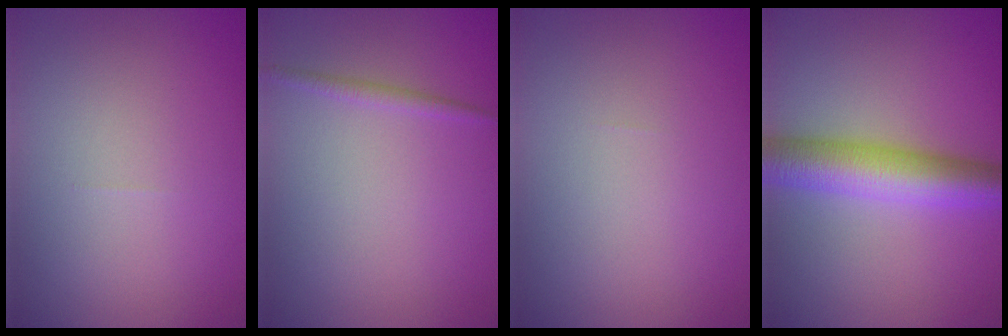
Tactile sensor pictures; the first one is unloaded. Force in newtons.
{"total": 0.9, "press": 0.9, "slide": 0.1}
{"total": 0.0}
{"total": 6.6, "press": 6.6, "slide": 0.1}